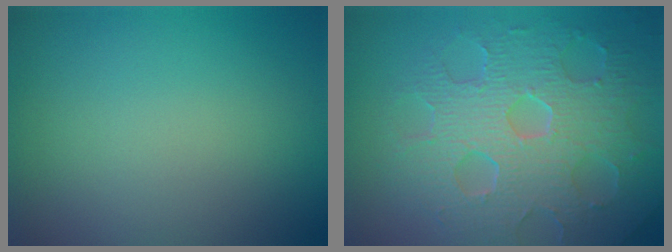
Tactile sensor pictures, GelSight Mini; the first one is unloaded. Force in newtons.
{"total": 8.6, "press": 6.1, "slide": 6.0}